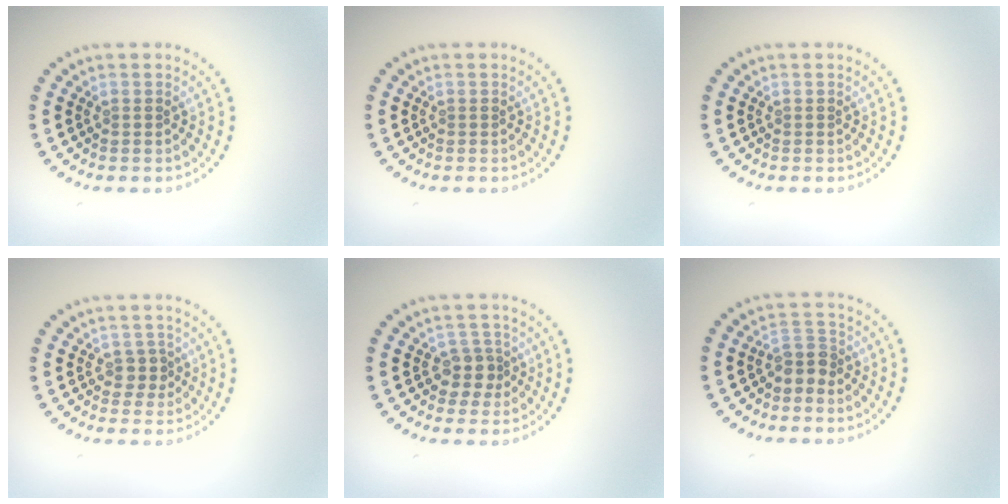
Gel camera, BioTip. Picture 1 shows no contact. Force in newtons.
{"total": 0.0}
{"total": 0.0}
{"total": 1.5, "press": 1.2, "slide": 0.9}
{"total": 2.2, "press": 1.8, "slide": 1.2}
{"total": 2.1, "press": 1.7, "slide": 1.3}